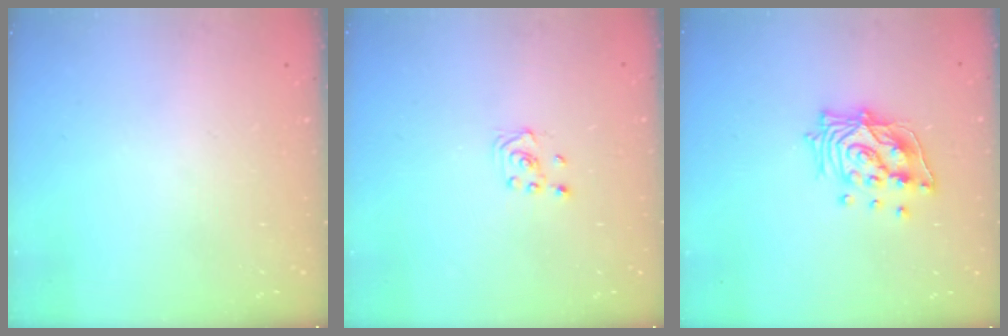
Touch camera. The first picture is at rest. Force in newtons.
{"total": 1.9, "press": 1.8, "slide": 0.6}
{"total": 12.7, "press": 12.6, "slide": 1.3}